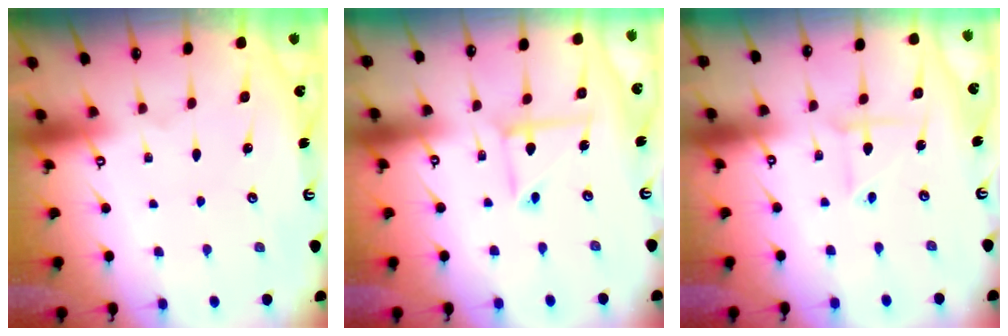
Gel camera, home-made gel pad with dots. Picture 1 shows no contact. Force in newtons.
{"total": 6.6, "press": 6.6, "slide": 0.5}
{"total": 2.8, "press": 2.8, "slide": 0.2}